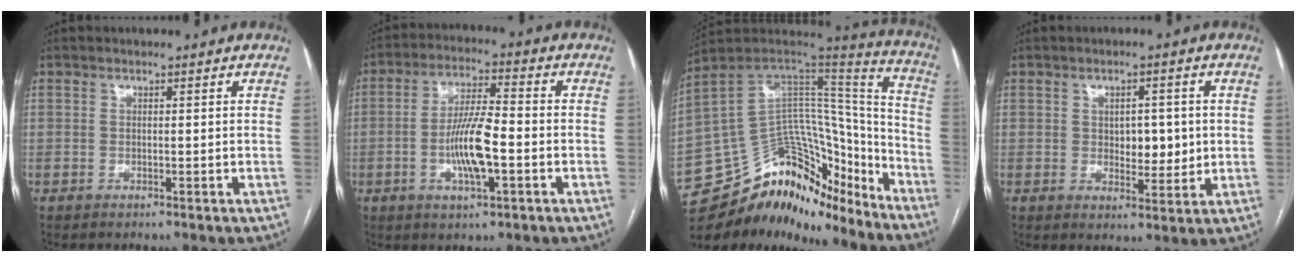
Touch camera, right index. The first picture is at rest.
{"total": 9.3, "force": [-2.3, 1.9, 8.9], "torque": [-0.171, 0.005, -0.042]}
{"total": 25.3, "force": [-19.9, 11.5, 10.7], "torque": [-0.164, 0.054, -0.303]}
{"total": 5.2, "force": [0.5, 2.7, 4.4], "torque": [-0.057, -0.003, 0.013]}